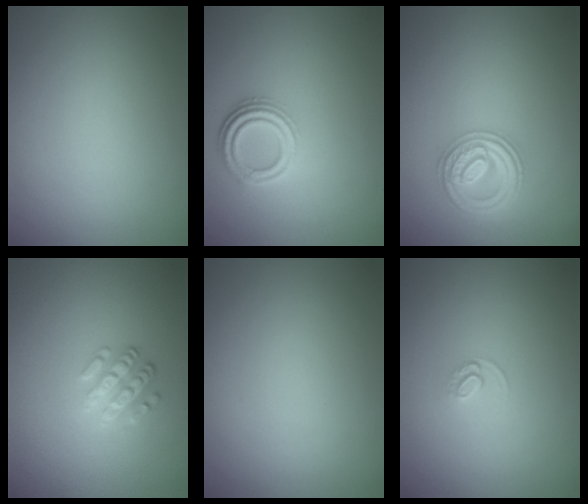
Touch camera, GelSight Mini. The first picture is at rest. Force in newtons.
{"total": 3.6, "press": 2.8, "slide": 2.2}
{"total": 3.6, "press": 3.4, "slide": 1.0}
{"total": 3.2, "press": 2.6, "slide": 1.8}
{"total": 0.0}
{"total": 0.9, "press": 0.4, "slide": 0.8}